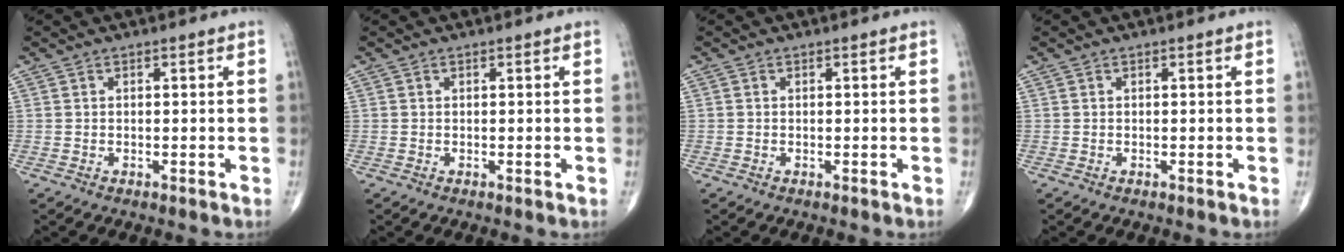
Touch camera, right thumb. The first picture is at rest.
{"total": 0.0}
{"total": 0.0}
{"total": 0.0}